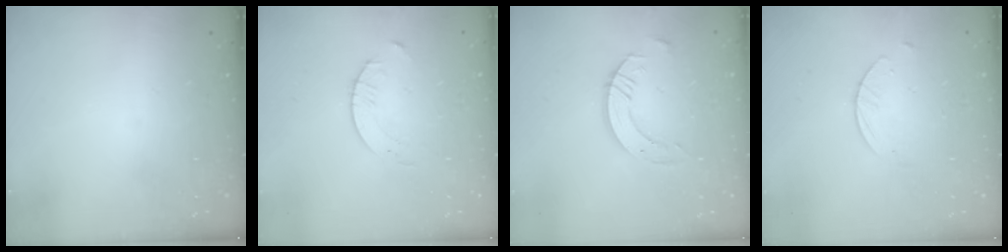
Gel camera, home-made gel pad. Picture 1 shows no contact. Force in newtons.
{"total": 4.1, "press": 4.0, "slide": 0.5}
{"total": 8.0, "press": 7.9, "slide": 0.7}
{"total": 2.7, "press": 2.6, "slide": 0.3}